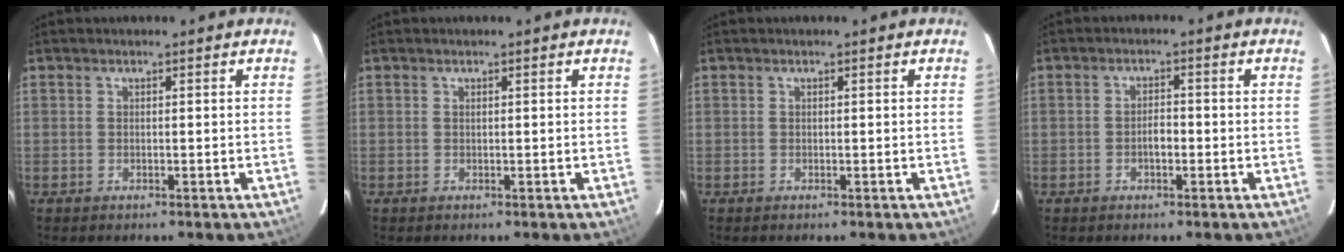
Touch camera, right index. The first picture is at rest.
{"total": 0.0}
{"total": 0.0}
{"total": 2.2, "force": [-0.9, 1.1, 1.7], "torque": [-0.033, 0.004, -0.015]}